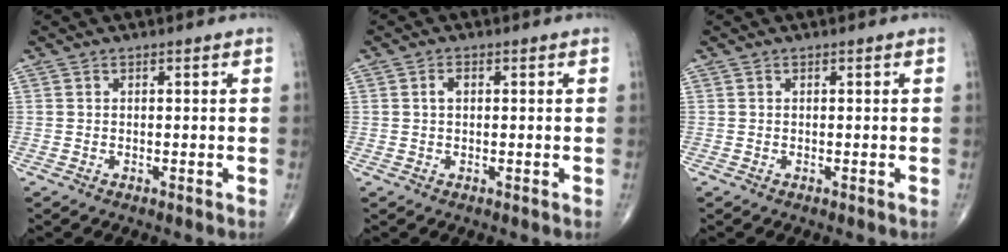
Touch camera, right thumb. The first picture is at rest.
{"total": 1.8, "force": [0.3, 1.1, 1.4], "torque": [-0.027, 0.006, 0.006]}
{"total": 0.0}